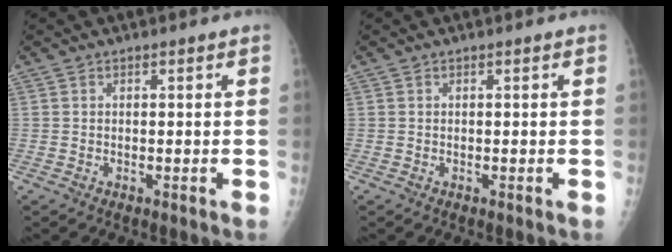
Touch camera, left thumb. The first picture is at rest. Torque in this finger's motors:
{"motor_torque": [-0.02, 0.02, -0.02, 0.02, 0.00]}